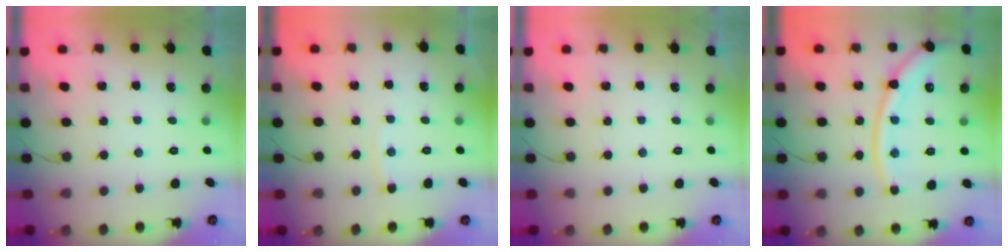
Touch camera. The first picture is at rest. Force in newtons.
{"total": 3.5, "press": 3.5, "slide": 0.5}
{"total": 0.0}
{"total": 16.5, "press": 16.4, "slide": 2.3}